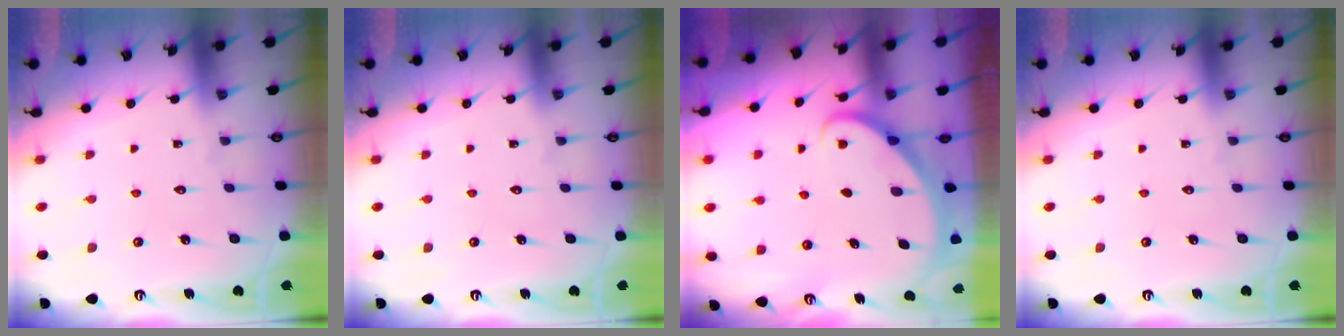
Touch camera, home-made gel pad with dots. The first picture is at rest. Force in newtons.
{"total": 0.0}
{"total": 2.3, "press": 2.3, "slide": 0.1}
{"total": 0.0}